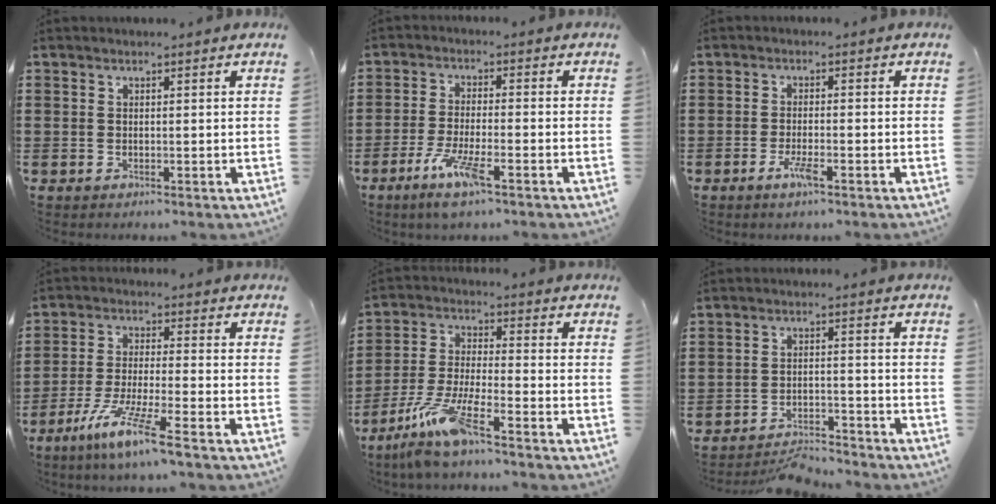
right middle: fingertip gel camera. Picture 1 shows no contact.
{"total": 6.5, "force": [-3.7, 0.9, 5.2], "torque": [-0.107, -0.012, -0.068]}
{"total": 3.0, "force": [-1.6, 0.4, 2.5], "torque": [-0.057, -0.006, -0.033]}
{"total": 8.3, "force": [-6.2, -0.2, 5.5], "torque": [-0.119, -0.018, -0.119]}
{"total": 8.9, "force": [-6.7, 0.2, 5.8], "torque": [-0.130, -0.016, -0.136]}
{"total": 4.1, "force": [-4.1, 0.5, 0.6], "torque": [-0.014, 0.004, -0.085]}